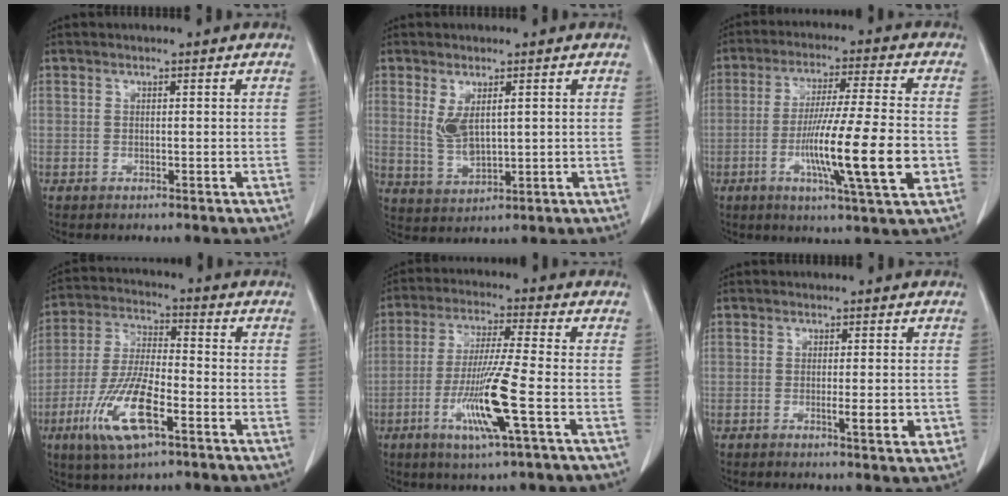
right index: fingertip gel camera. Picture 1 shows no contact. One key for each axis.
{"total": 4.8, "fx": 1.4, "fy": 1.8, "fz": 4.2, "tx": -0.087, "ty": -0.003, "tz": 0.040}
{"total": 15.2, "fx": -3.6, "fy": 0.2, "fz": 14.8, "tx": -0.256, "ty": -0.016, "tz": -0.062}
{"total": 12.5, "fx": -5.4, "fy": 3.3, "fz": 10.8, "tx": -0.225, "ty": -0.013, "tz": -0.101}
{"total": 11.4, "fx": -3.7, "fy": -0.5, "fz": 10.7, "tx": -0.213, "ty": -0.017, "tz": -0.070}
{"total": 3.9, "fx": -0.9, "fy": 0.7, "fz": 3.7, "tx": -0.053, "ty": -0.005, "tz": -0.008}